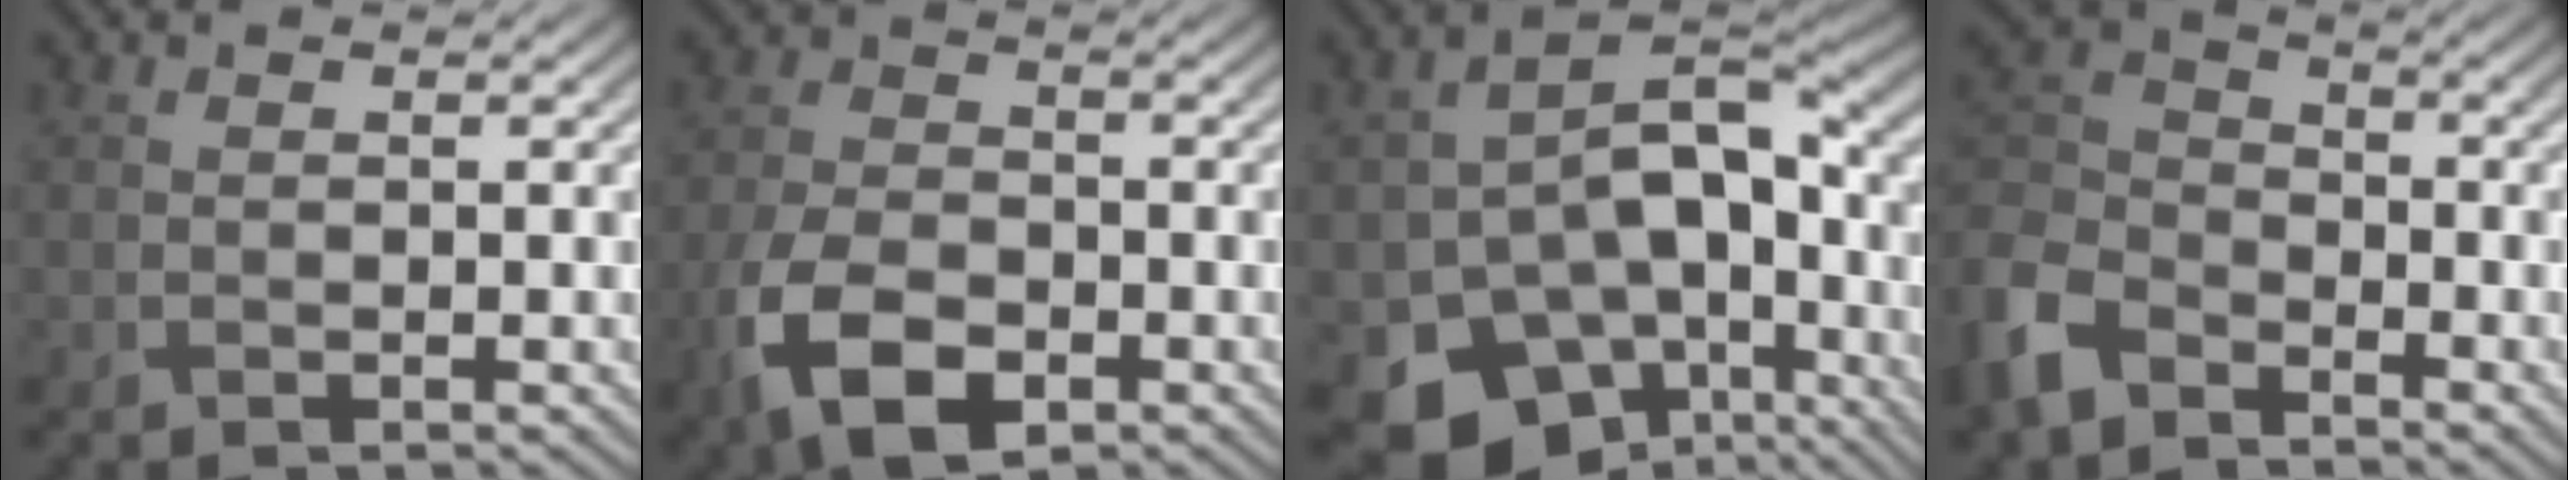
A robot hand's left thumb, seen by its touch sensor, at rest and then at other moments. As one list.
[{"total": 9.5, "force": [-4.4, 5.6, 6.3], "torque": [-0.162, -0.023, -0.083]}, {"total": 15.5, "force": [-4.3, 10.6, 10.5], "torque": [-0.185, -0.040, -0.049]}, {"total": 9.4, "force": [-6.2, 5.7, 4.2], "torque": [-0.126, -0.012, -0.146]}]